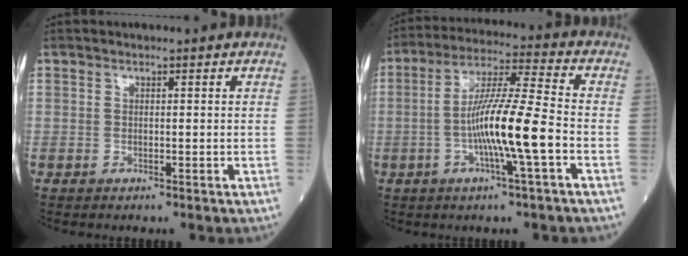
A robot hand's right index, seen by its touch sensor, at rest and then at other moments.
{"total": 11.6, "force": [-3.0, -0.3, 11.2], "torque": [-0.210, 0.003, -0.060]}